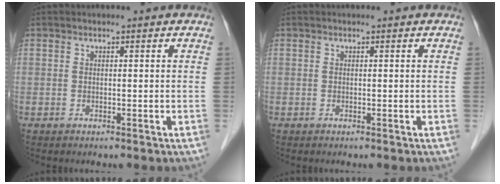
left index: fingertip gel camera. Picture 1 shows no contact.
{"total": 0.0}